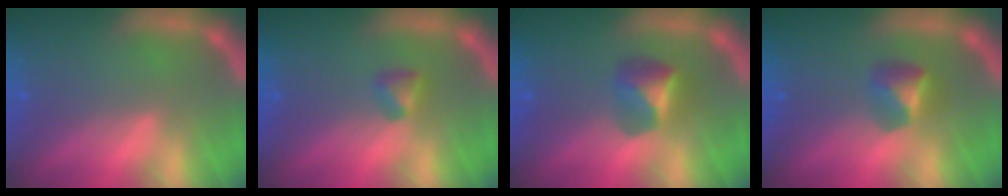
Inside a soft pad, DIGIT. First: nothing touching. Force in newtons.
{"total": 1.4}
{"total": 2.9}
{"total": 2.4}